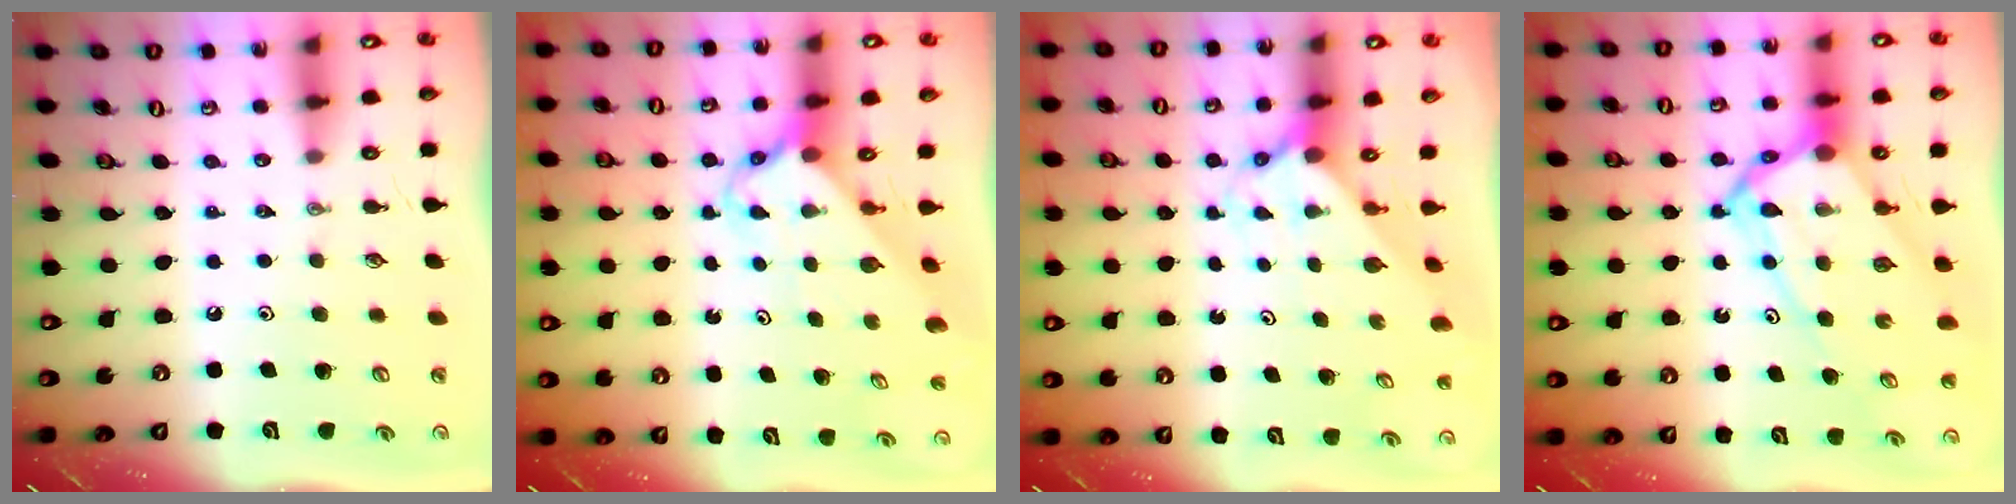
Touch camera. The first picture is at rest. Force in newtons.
{"total": 2.8, "press": 2.8, "slide": 0.2}
{"total": 1.6, "press": 1.6, "slide": 0.1}
{"total": 13.6, "press": 13.6, "slide": 1.3}